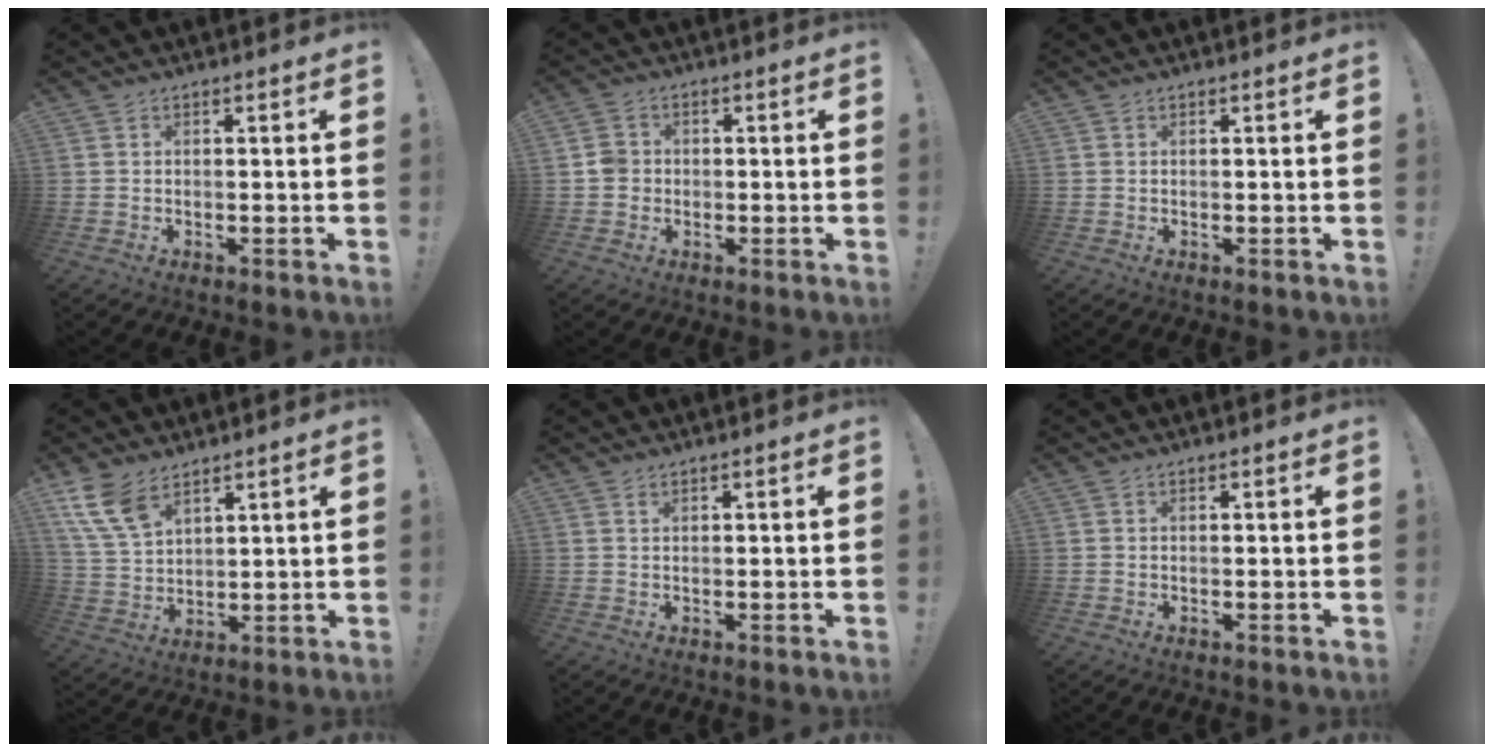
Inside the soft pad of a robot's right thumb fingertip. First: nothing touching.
{"total": 4.4, "force": [-0.5, 4.1, 1.5], "torque": [-0.018, 0.012, -0.006]}
{"total": 0.0}
{"total": 11.2, "force": [7.2, 6.3, 5.8], "torque": [-0.127, -0.030, 0.145]}
{"total": 0.5, "force": [0.4, 0.3, 0.2], "torque": [-0.001, -0.001, 0.008]}
{"total": 0.0}